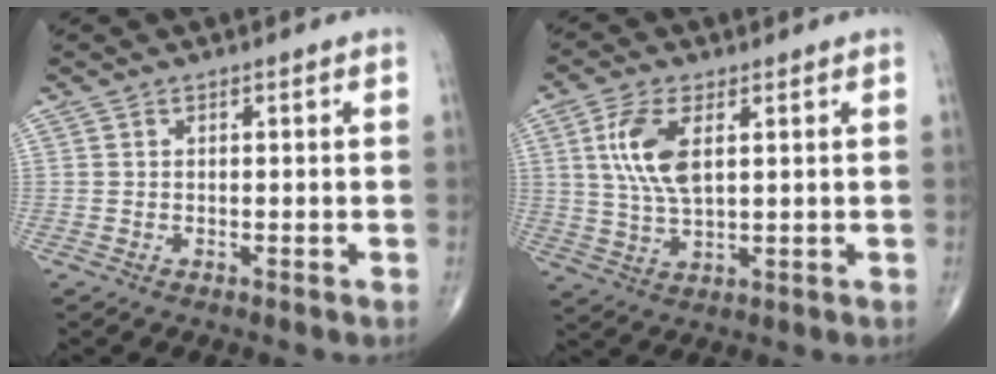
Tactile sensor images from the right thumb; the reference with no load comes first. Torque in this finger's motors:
{"motor_torque": [-0.67, 0.88, 0.77, 0.53, 0.00]}